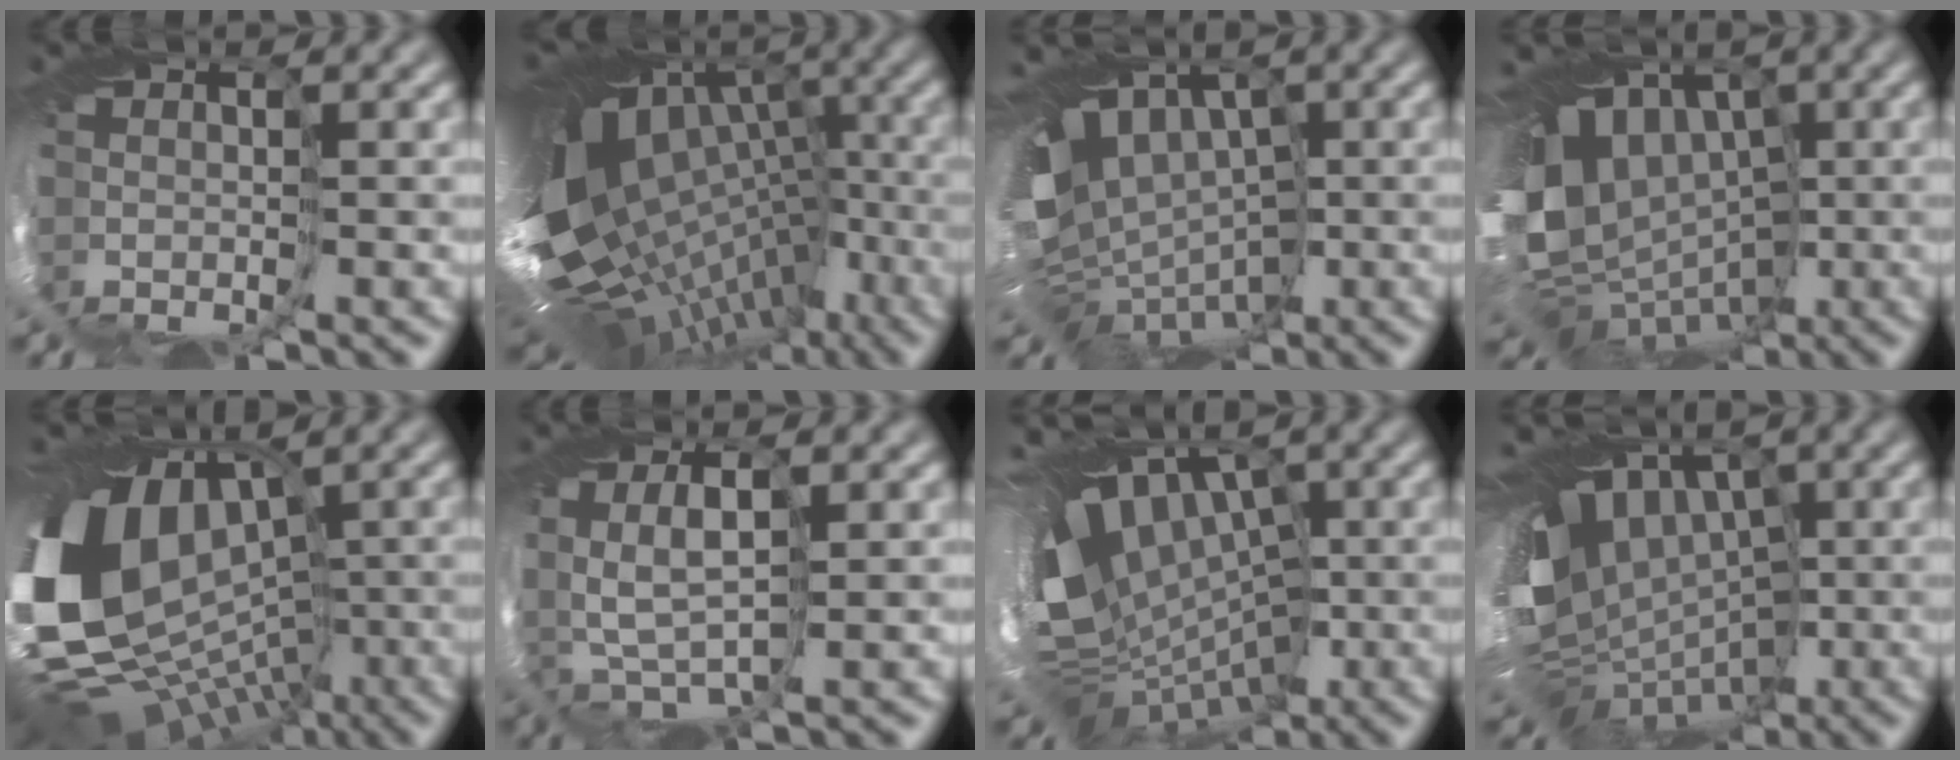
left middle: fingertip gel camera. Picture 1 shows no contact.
{"total": 15.8, "force": [-2.8, 10.6, 11.4], "torque": [-0.189, 0.000, -0.003]}
{"total": 11.0, "force": [1.0, 8.2, 7.2], "torque": [-0.128, -0.010, 0.047]}
{"total": 15.0, "force": [1.2, 11.8, 9.1], "torque": [-0.169, -0.014, 0.031]}
{"total": 15.5, "force": [-0.6, 11.8, 10.1], "torque": [-0.214, -0.014, 0.019]}
{"total": 3.6, "force": [1.0, 2.2, 2.8], "torque": [-0.075, 0.005, 0.024]}
{"total": 13.5, "force": [0.0, 9.6, 9.5], "torque": [-0.157, -0.002, 0.026]}
{"total": 12.3, "force": [1.0, 8.9, 8.4], "torque": [-0.132, -0.010, 0.043]}